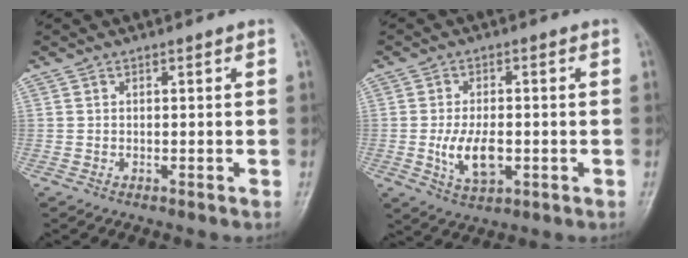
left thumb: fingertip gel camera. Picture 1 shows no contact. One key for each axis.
{"total": 7.5, "fx": -1.4, "fy": 4.0, "fz": 6.2, "tx": -0.111, "ty": -0.001, "tz": -0.020}